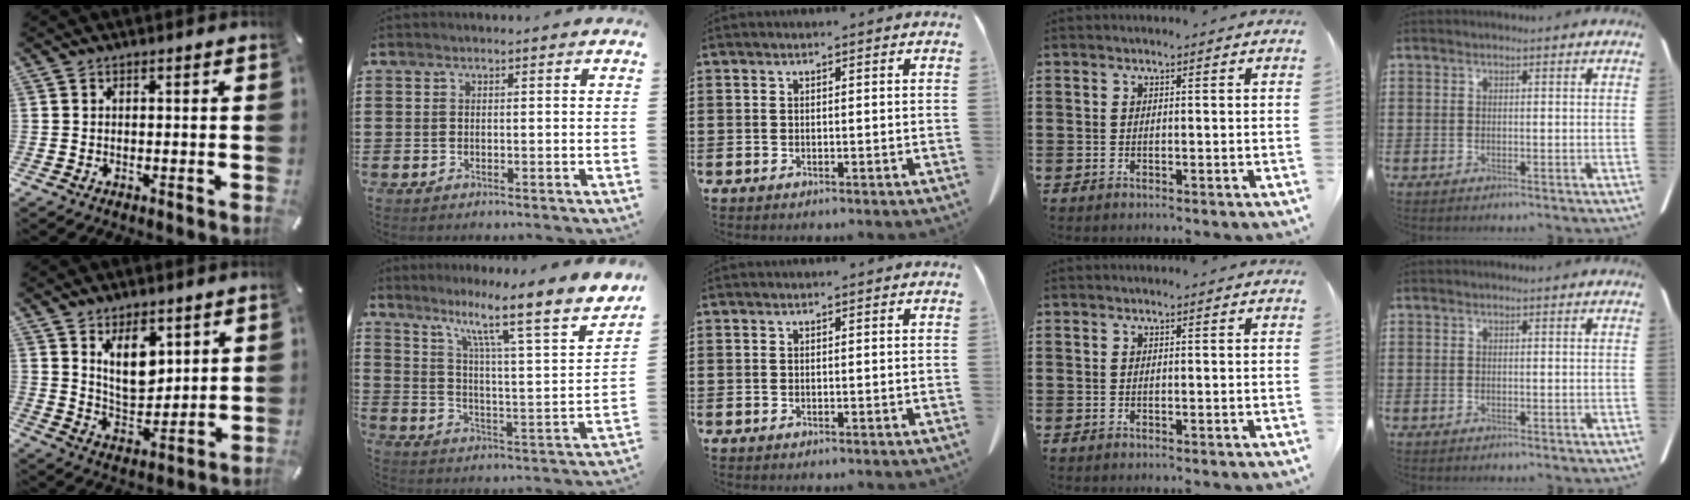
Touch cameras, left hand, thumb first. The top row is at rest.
{"thumb": {"total": 10.2, "force": [5.6, 5.9, 6.2], "torque": [-0.098, -0.023, 0.102]}, "index": {"total": 9.0, "force": [6.9, -0.3, 5.8], "torque": [-0.117, -0.065, 0.097]}}